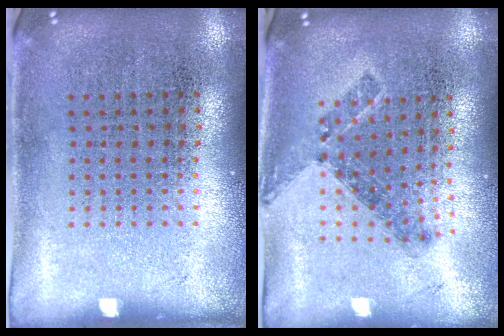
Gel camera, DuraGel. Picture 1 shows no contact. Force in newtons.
{"total": 0.8, "press": 0.8, "slide": 0.3}